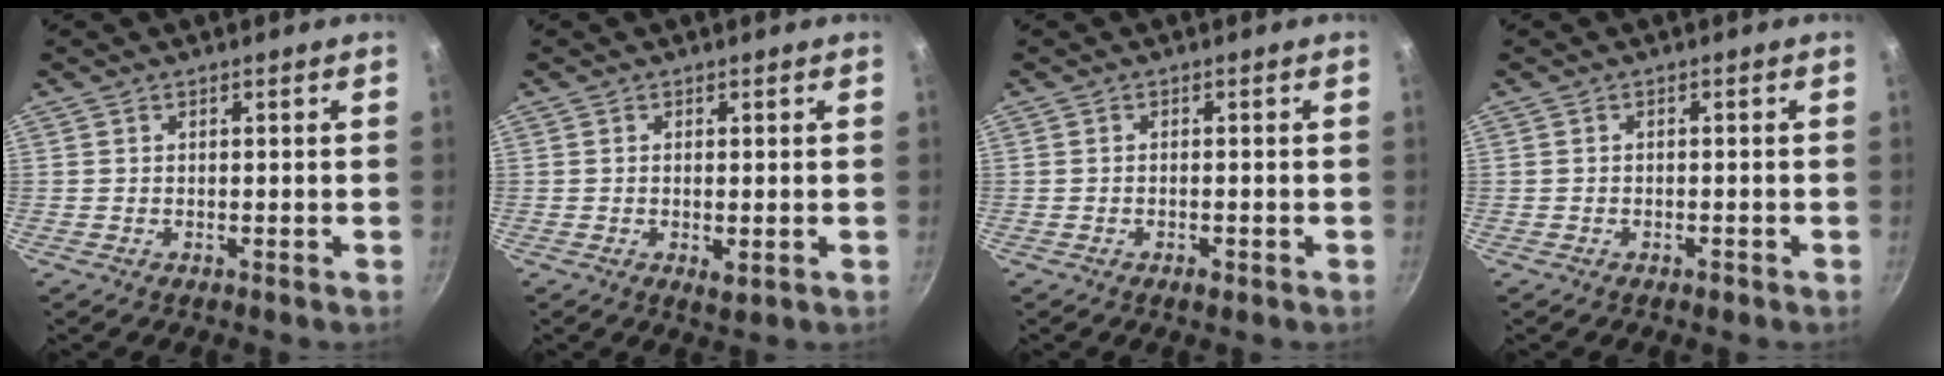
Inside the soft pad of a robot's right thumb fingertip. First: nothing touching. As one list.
[{"total": 2.1, "force": [-0.3, 0.8, 1.9], "torque": [-0.034, -0.008, -0.004]}, {"total": 1.5, "force": [-0.8, 0.6, 1.1], "torque": [-0.023, 0.004, -0.015]}, {"total": 1.3, "force": [-0.8, 0.7, 0.7], "torque": [-0.017, 0.007, -0.010]}]